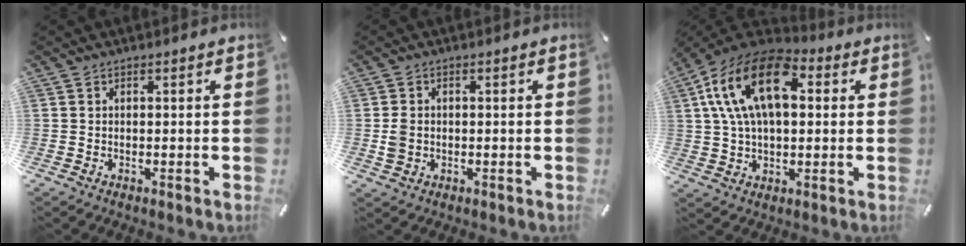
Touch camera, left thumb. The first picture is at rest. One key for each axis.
{"total": 3.2, "fx": -0.2, "fy": 2.7, "fz": 1.6, "tx": -0.021, "ty": 0.003, "tz": -0.004}
{"total": 18.8, "fx": 5.6, "fy": 11.0, "fz": 14.2, "tx": -0.280, "ty": -0.001, "tz": 0.095}